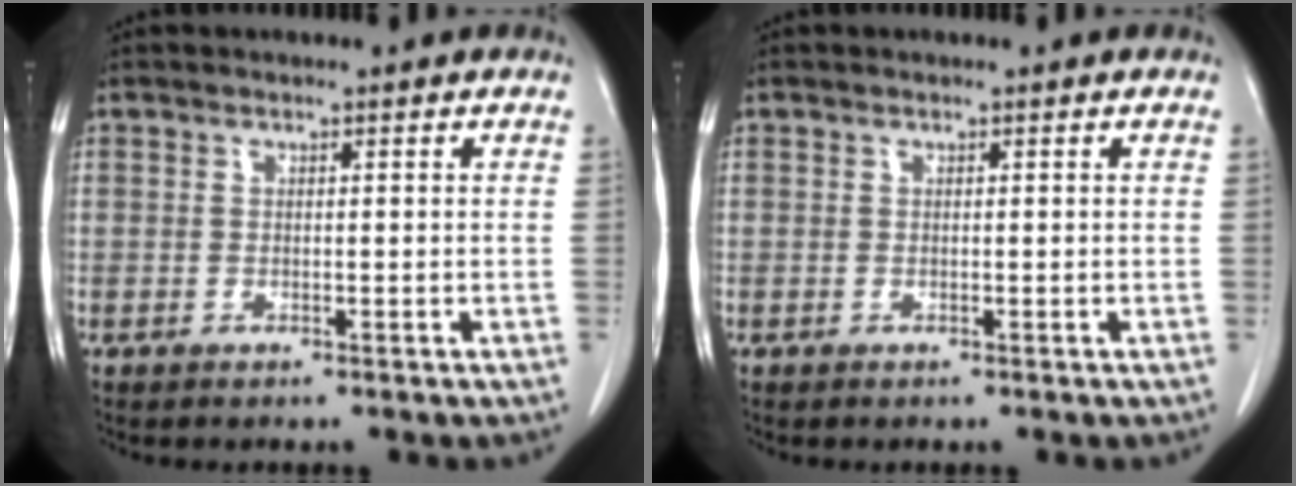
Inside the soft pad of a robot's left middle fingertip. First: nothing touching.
{"total": 0.0}